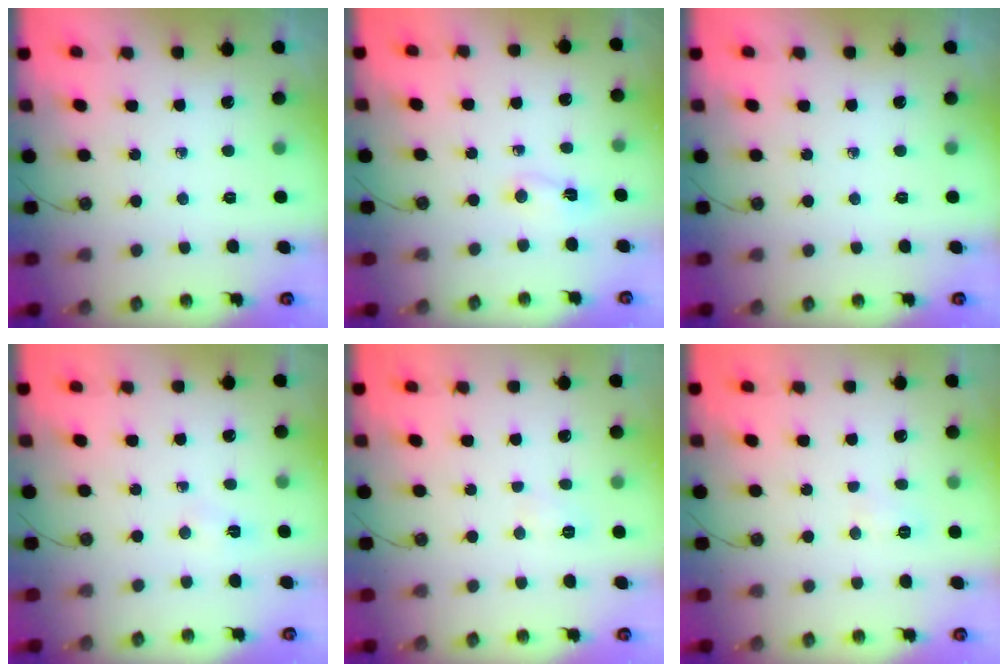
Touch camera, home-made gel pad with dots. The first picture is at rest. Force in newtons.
{"total": 2.0, "press": 1.6, "slide": 1.2}
{"total": 0.0}
{"total": 2.7, "press": 1.1, "slide": 2.5}
{"total": 2.9, "press": 2.8, "slide": 0.7}
{"total": 4.5, "press": 4.4, "slide": 0.5}